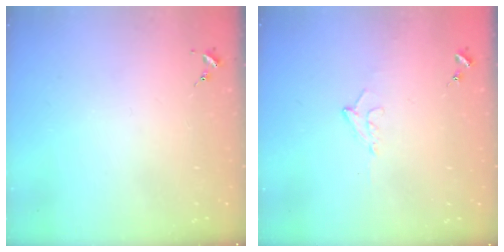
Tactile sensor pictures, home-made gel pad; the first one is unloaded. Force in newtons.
{"total": 7.1, "press": 7.0, "slide": 1.2}